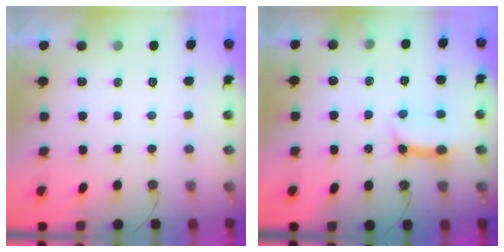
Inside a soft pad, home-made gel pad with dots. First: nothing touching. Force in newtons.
{"total": 11.1, "press": 11.0, "slide": 1.0}